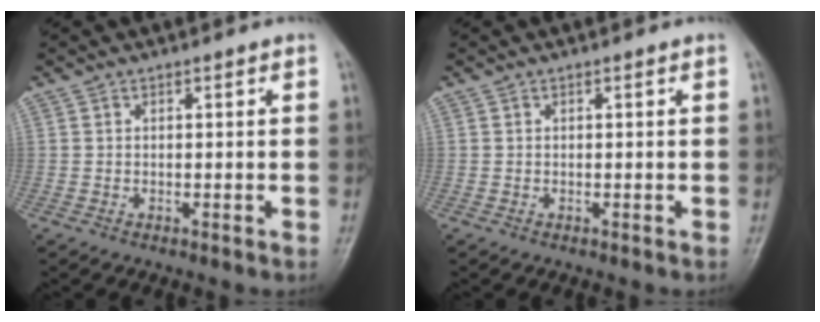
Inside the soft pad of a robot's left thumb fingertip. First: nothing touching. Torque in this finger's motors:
{"motor_torque": [0.00, 0.00, 0.05, -0.05, 0.00]}